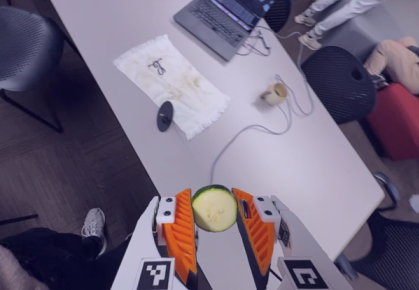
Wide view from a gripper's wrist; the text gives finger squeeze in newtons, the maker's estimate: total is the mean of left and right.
{"total": 8.4, "left": 8.1, "right": 8.7}